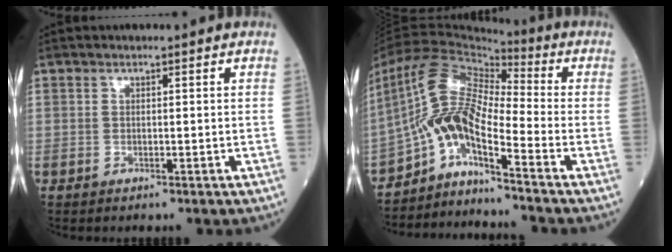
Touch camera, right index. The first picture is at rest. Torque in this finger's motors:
{"motor_torque": [0.58, -0.37, 0.71, 0.21]}